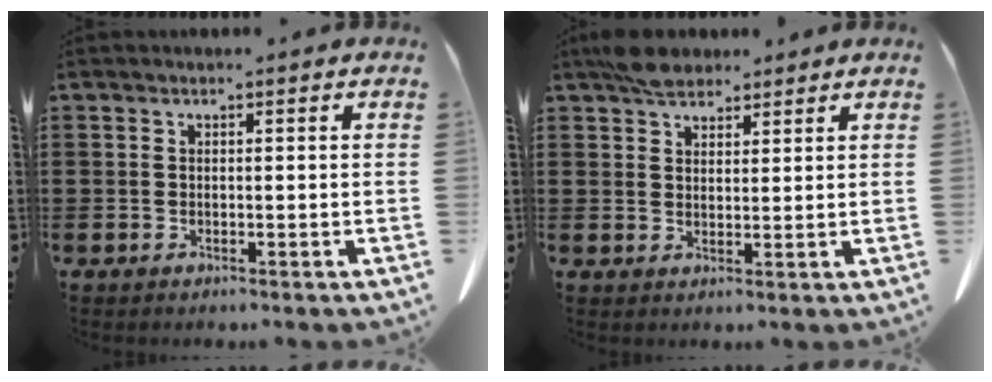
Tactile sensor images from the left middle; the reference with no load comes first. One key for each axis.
{"total": 4.4, "fx": 3.8, "fy": 1.5, "fz": 1.4, "tx": -0.029, "ty": -0.003, "tz": 0.073}